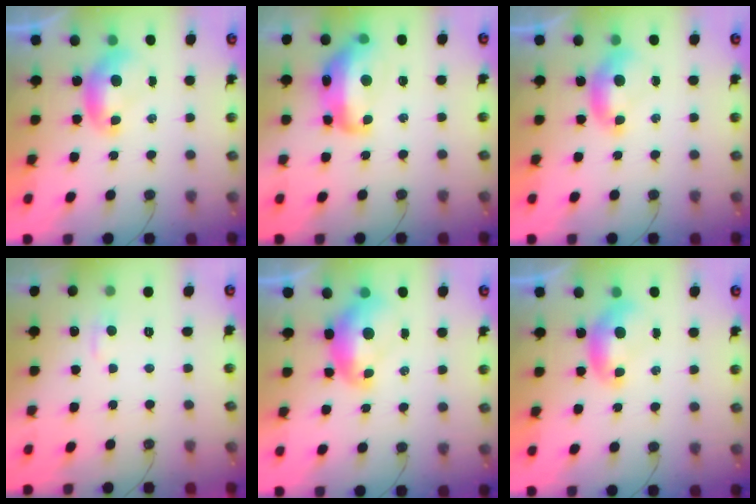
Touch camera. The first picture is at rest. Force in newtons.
{"total": 8.6, "press": 8.5, "slide": 0.9}
{"total": 0.6, "press": 0.1, "slide": 0.6}
{"total": 2.2, "press": 2.1, "slide": 0.6}
{"total": 2.3, "press": 2.2, "slide": 0.7}
{"total": 0.0}